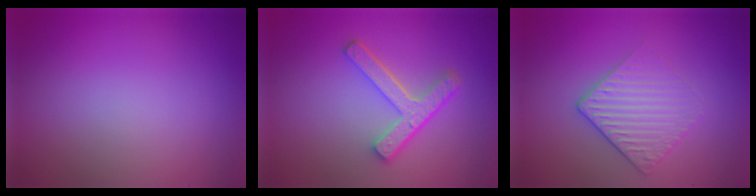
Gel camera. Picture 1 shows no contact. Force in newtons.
{"total": 4.2, "press": 3.1, "slide": 2.8}
{"total": 2.9, "press": 2.6, "slide": 1.2}